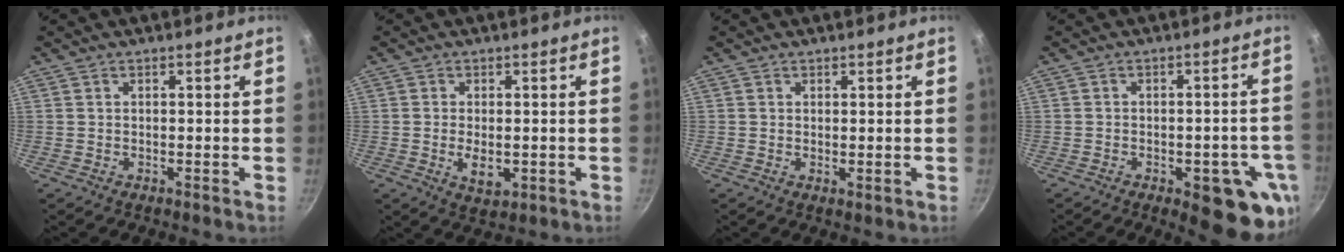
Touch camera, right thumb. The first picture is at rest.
{"total": 4.7, "force": [-0.7, 2.7, 3.8], "torque": [-0.063, -0.007, -0.005]}
{"total": 0.8, "force": [0.4, 0.3, 0.6], "torque": [-0.010, -0.008, 0.004]}
{"total": 13.6, "force": [-5.6, 5.6, 11.0], "torque": [-0.083, 0.013, -0.067]}